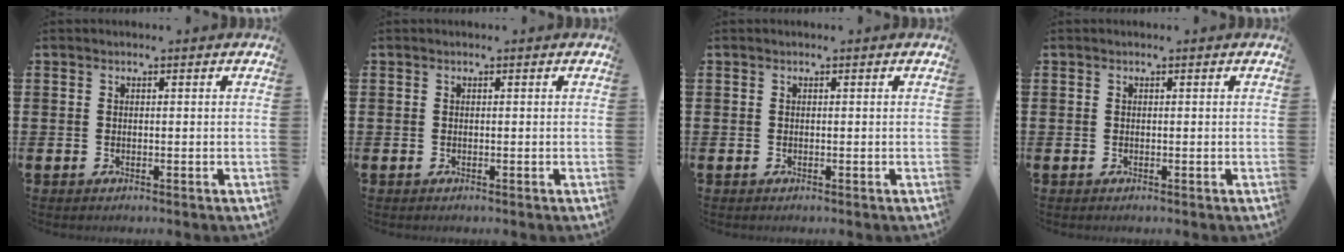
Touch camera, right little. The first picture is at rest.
{"total": 0.0}
{"total": 0.0}
{"total": 0.0}